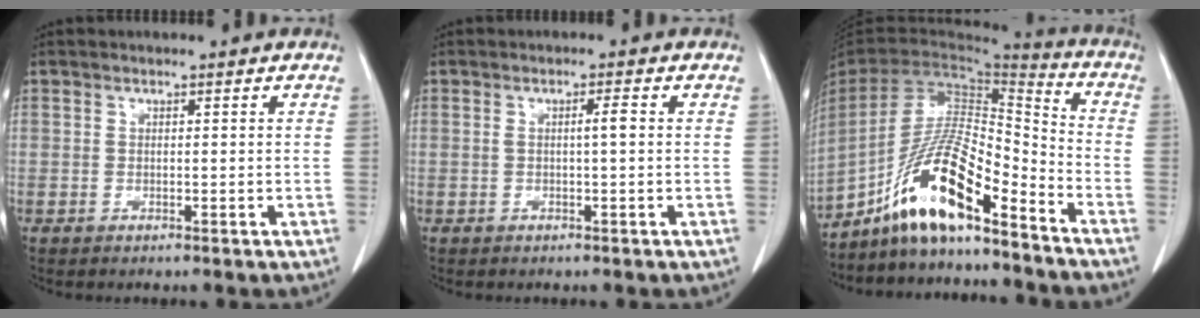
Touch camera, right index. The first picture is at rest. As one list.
[{"total": 1.7, "force": [0.1, -0.1, 1.6], "torque": [-0.029, 0.003, 0.001]}, {"total": 14.4, "force": [-10.1, 2.0, 10.1], "torque": [-0.191, 0.012, -0.186]}]